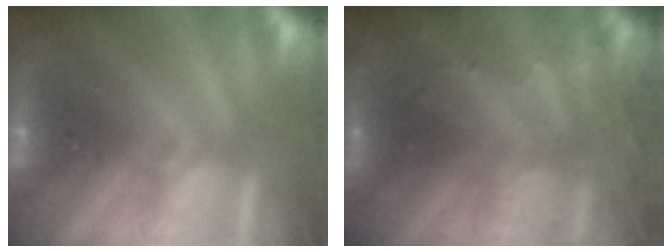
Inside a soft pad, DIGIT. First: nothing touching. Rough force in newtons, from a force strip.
{"total": 7.9}